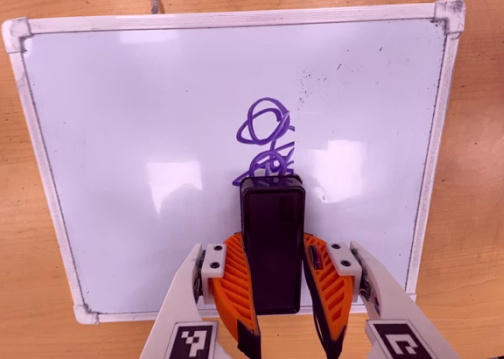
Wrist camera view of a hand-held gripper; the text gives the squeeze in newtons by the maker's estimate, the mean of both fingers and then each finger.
{"total": 6.8, "left": 5.8, "right": 7.7}